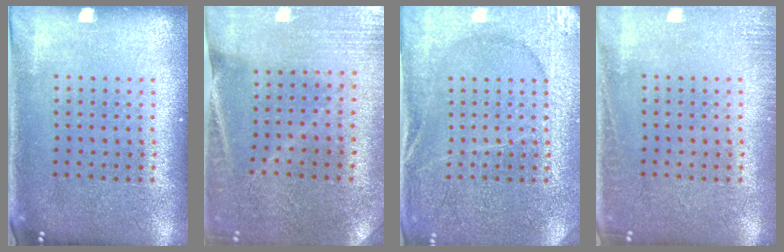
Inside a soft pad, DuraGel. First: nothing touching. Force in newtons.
{"total": 0.5, "press": 0.5, "slide": 0.0}
{"total": 3.0, "press": 2.9, "slide": 0.4}
{"total": 1.4, "press": 1.4, "slide": 0.4}